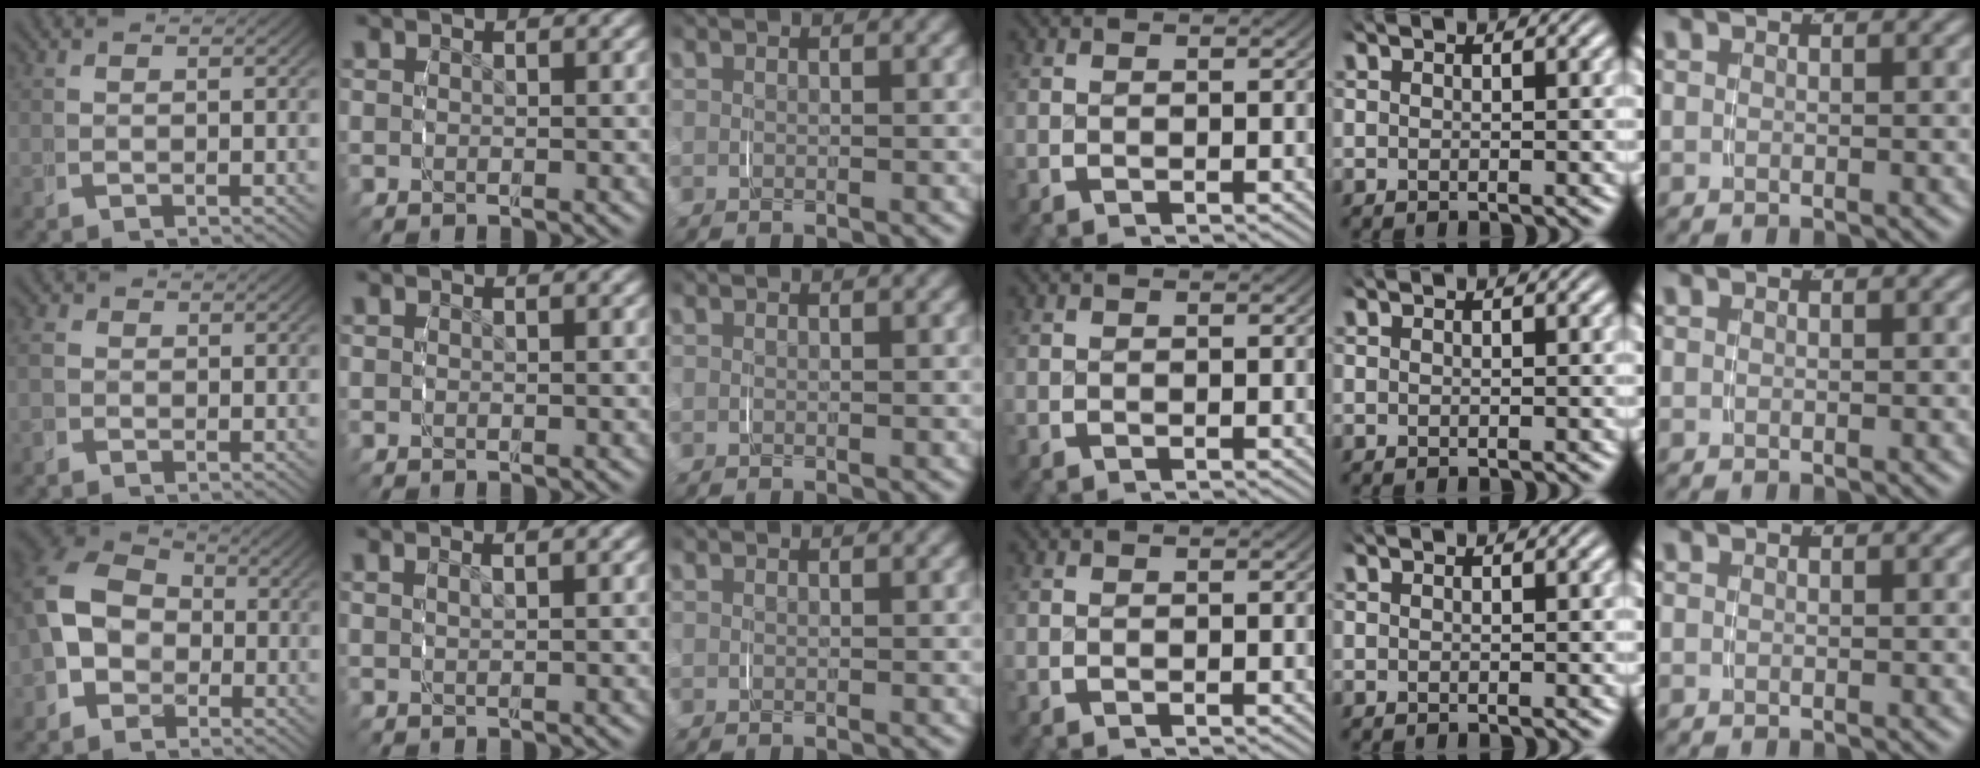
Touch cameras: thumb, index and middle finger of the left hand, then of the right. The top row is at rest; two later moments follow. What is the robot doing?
{"motion": "grasp_and_lifting", "object": "napkin"}